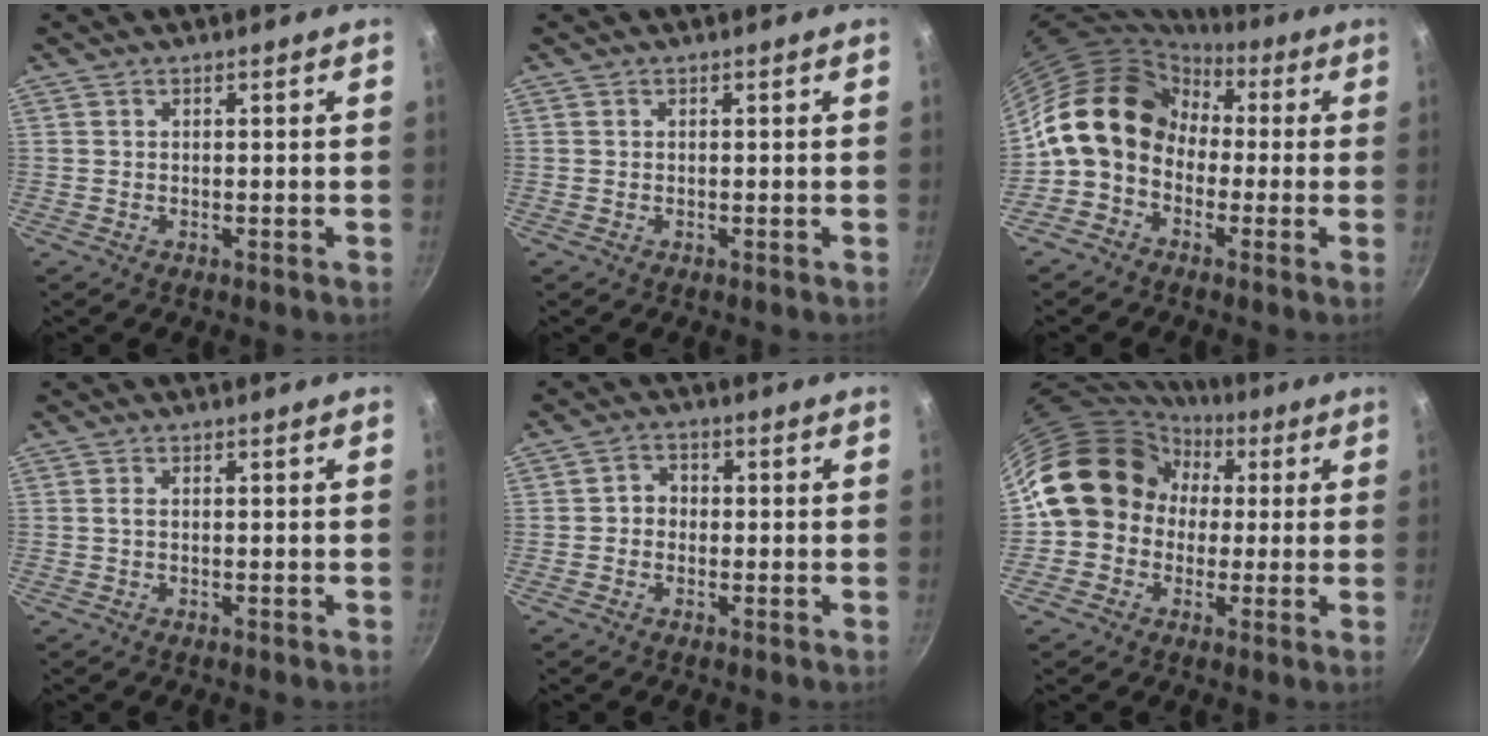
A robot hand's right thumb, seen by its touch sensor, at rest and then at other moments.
{"total": 0.0}
{"total": 14.4, "force": [0.3, 11.6, 8.5], "torque": [-0.112, 0.042, -0.019]}
{"total": 0.8, "force": [0.0, 0.3, 0.7], "torque": [-0.018, 0.002, -0.001]}
{"total": 2.9, "force": [-0.6, 2.6, 1.2], "torque": [0.000, 0.012, -0.015]}
{"total": 14.9, "force": [1.4, 13.0, 7.2], "torque": [-0.086, 0.040, 0.010]}